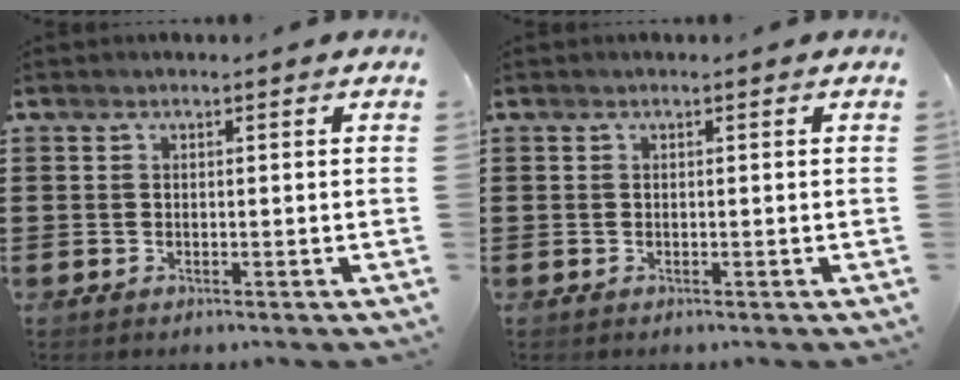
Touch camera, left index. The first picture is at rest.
{"total": 0.0}